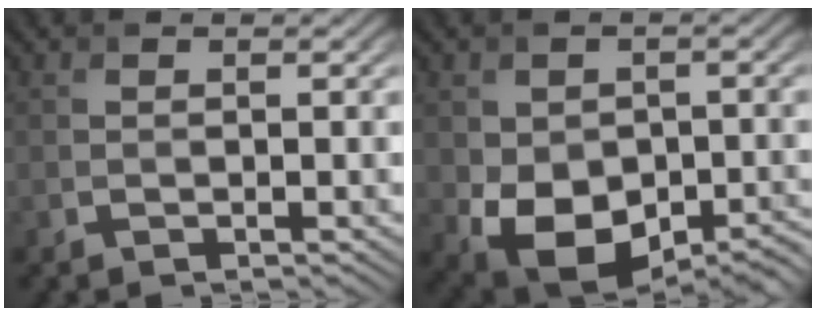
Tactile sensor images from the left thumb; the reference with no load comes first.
{"total": 11.7, "force": [-3.9, 8.1, 7.4], "torque": [-0.123, -0.040, -0.045]}